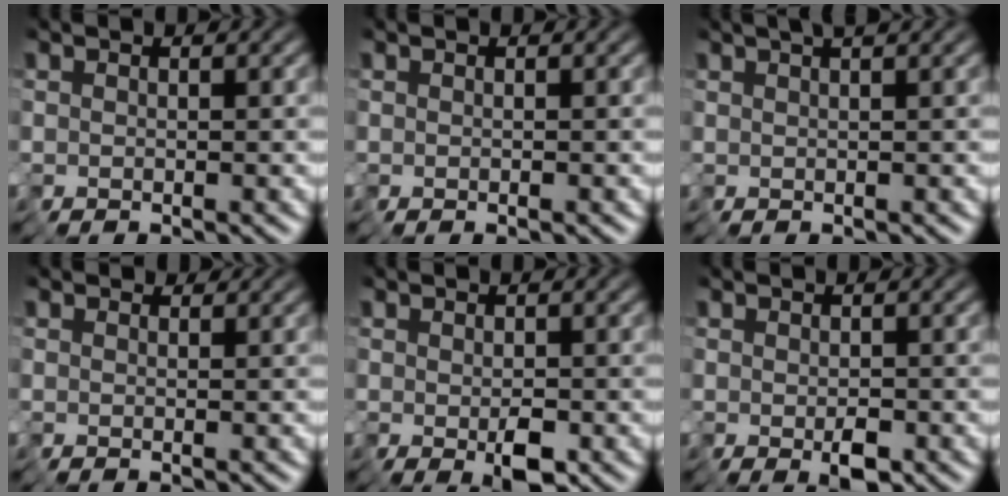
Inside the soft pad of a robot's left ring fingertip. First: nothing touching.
{"total": 0.0}
{"total": 1.8, "force": [1.0, -0.1, 1.5], "torque": [-0.022, 0.014, 0.018]}
{"total": 0.6, "force": [0.2, 0.5, 0.0], "torque": [0.000, 0.002, 0.002]}
{"total": 2.2, "force": [-0.3, 1.1, 1.9], "torque": [-0.037, -0.004, -0.002]}
{"total": 1.7, "force": [-0.4, 0.9, 1.4], "torque": [-0.029, -0.004, -0.004]}